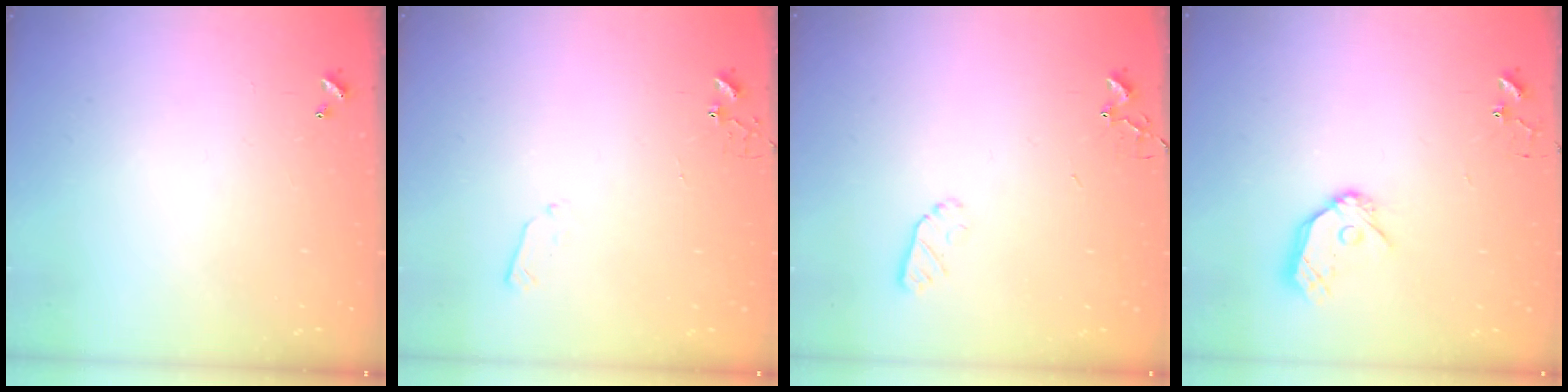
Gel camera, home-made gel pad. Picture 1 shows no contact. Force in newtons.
{"total": 3.7, "press": 3.6, "slide": 0.5}
{"total": 5.0, "press": 4.9, "slide": 0.9}
{"total": 11.0, "press": 10.9, "slide": 1.1}